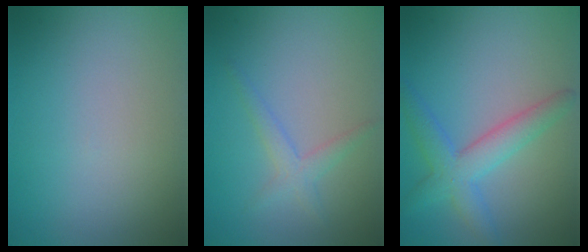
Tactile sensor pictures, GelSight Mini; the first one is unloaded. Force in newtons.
{"total": 1.8, "press": 1.8, "slide": 0.1}
{"total": 2.9, "press": 2.9, "slide": 0.2}